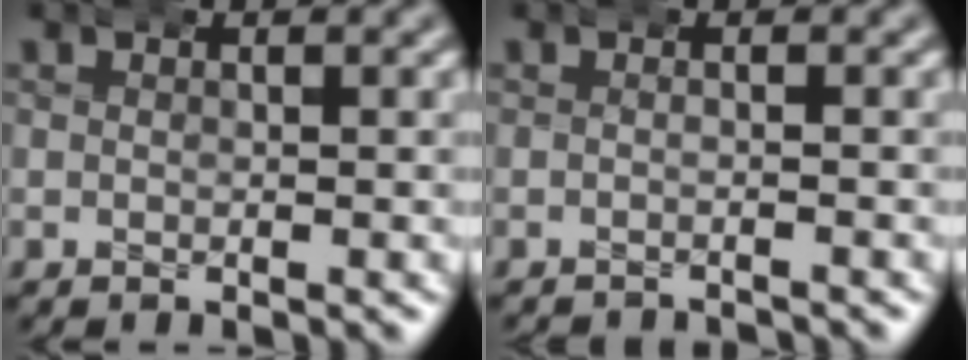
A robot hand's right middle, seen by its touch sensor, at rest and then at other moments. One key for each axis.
{"total": 2.0, "fx": -1.9, "fy": -0.5, "fz": -0.3, "tx": 0.002, "ty": -0.007, "tz": -0.028}